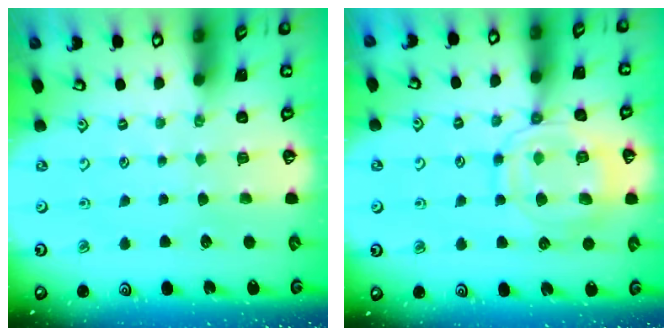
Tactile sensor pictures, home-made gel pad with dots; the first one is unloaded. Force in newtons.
{"total": 13.6, "press": 13.6, "slide": 1.2}